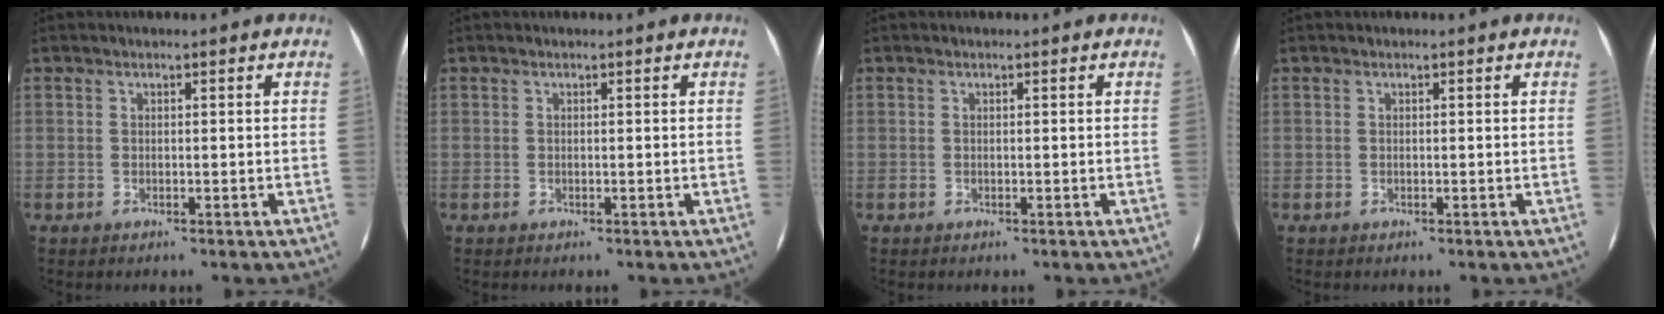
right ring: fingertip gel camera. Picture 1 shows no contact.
{"total": 0.0}
{"total": 0.0}
{"total": 0.0}